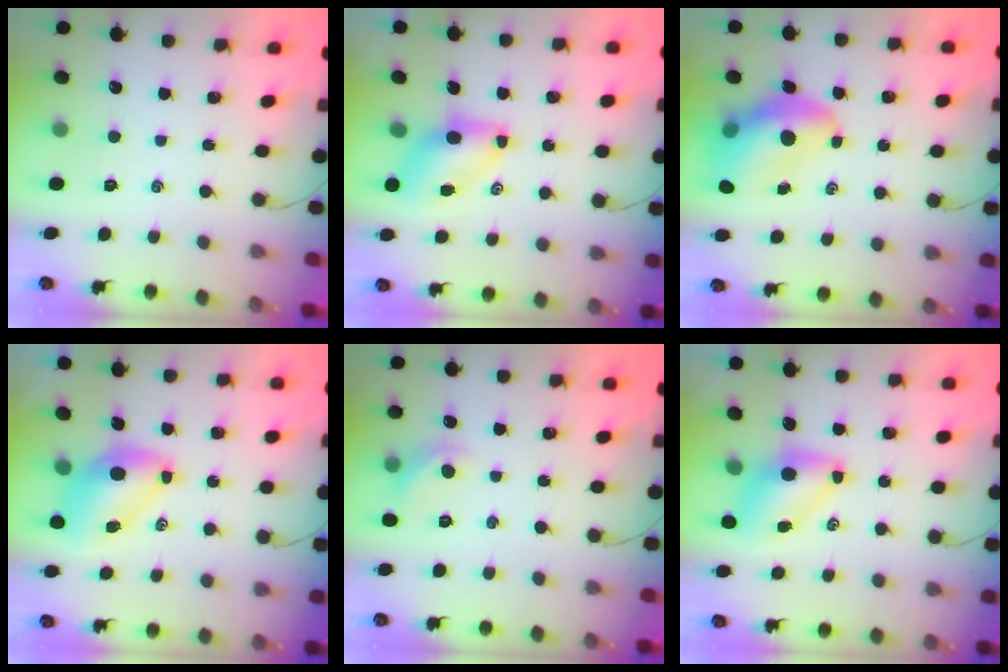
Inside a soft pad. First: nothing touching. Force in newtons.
{"total": 7.1, "press": 6.9, "slide": 1.3}
{"total": 13.4, "press": 12.8, "slide": 3.9}
{"total": 8.7, "press": 8.4, "slide": 2.2}
{"total": 7.0, "press": 6.9, "slide": 1.3}
{"total": 7.3, "press": 7.3, "slide": 0.9}